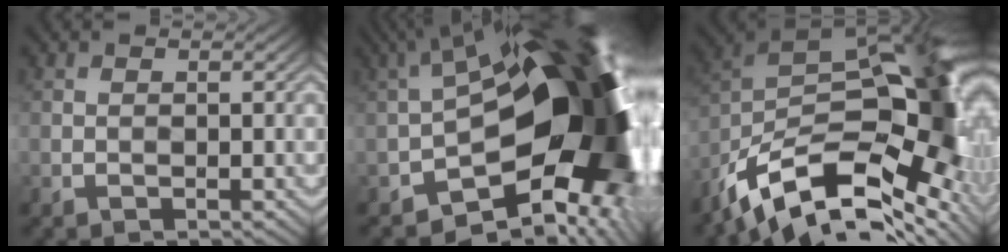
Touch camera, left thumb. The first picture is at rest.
{"total": 20.3, "force": [-2.0, 10.0, 17.5], "torque": [-0.226, -0.024, -0.030]}
{"total": 16.7, "force": [-8.5, 7.6, 12.1], "torque": [-0.232, -0.020, -0.146]}